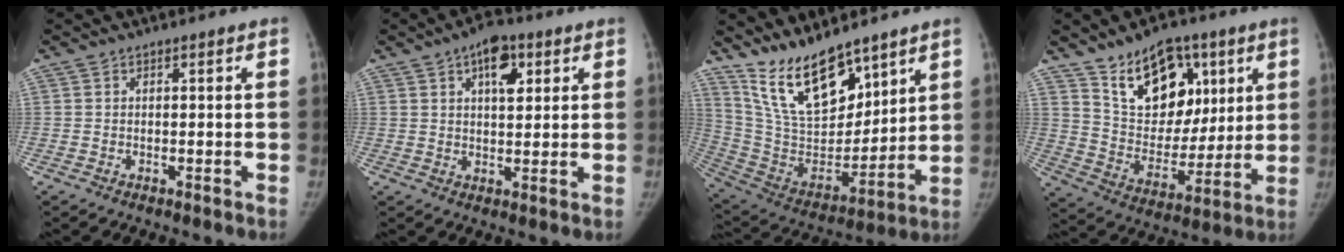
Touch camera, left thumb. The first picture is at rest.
{"total": 7.5, "force": [3.3, 3.9, 5.5], "torque": [-0.059, -0.009, 0.046]}
{"total": 18.3, "force": [13.5, 7.5, 9.9], "torque": [-0.130, -0.081, 0.264]}
{"total": 18.2, "force": [9.6, 11.5, 10.3], "torque": [-0.112, -0.047, 0.173]}